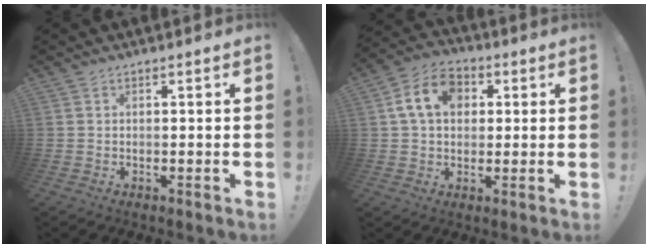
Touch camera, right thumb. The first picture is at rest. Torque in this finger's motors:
{"motor_torque": [0.92, 2.00, 0.66, -0.53, 0.06]}